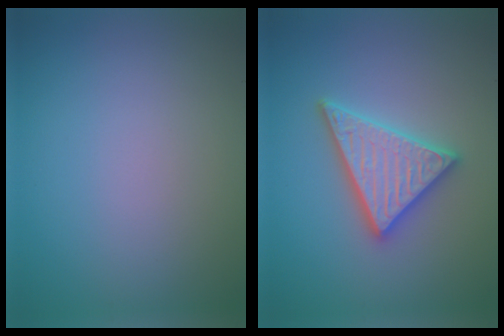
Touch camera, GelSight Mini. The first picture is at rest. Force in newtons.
{"total": 4.9, "press": 4.9, "slide": 0.7}